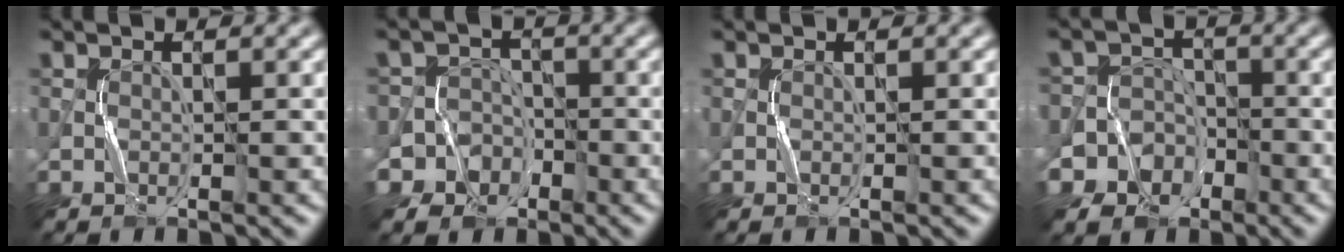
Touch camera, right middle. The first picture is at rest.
{"total": 6.0, "force": [-3.4, 5.0, 0.0], "torque": [0.014, 0.000, -0.084]}
{"total": 0.0}
{"total": 7.5, "force": [-4.1, 6.2, 0.4], "torque": [-0.005, -0.003, -0.097]}